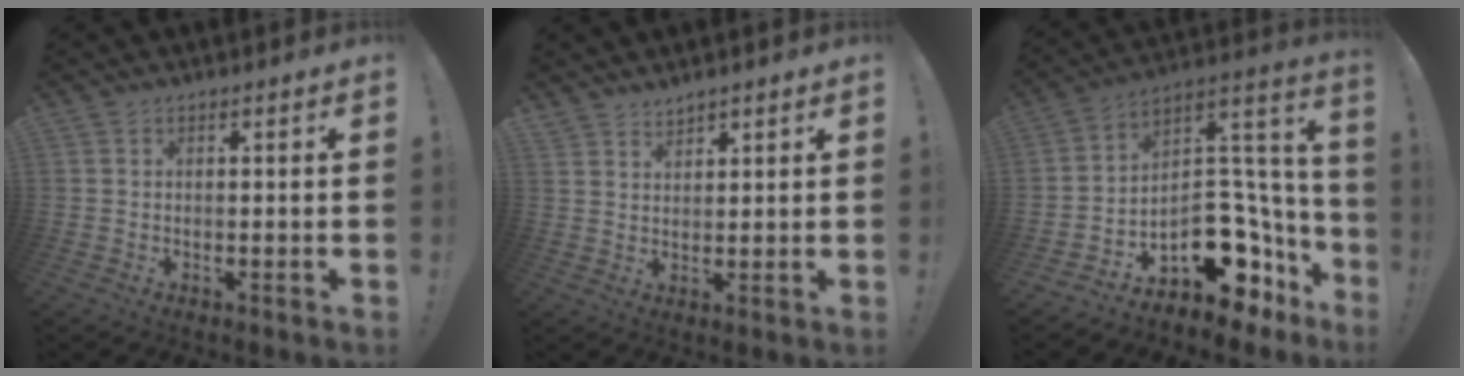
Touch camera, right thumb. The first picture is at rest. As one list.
[{"total": 3.2, "force": [2.9, 1.2, 0.4], "torque": [0.000, -0.021, 0.054]}, {"total": 15.5, "force": [-6.5, 10.7, 9.1], "torque": [-0.086, 0.020, -0.086]}]